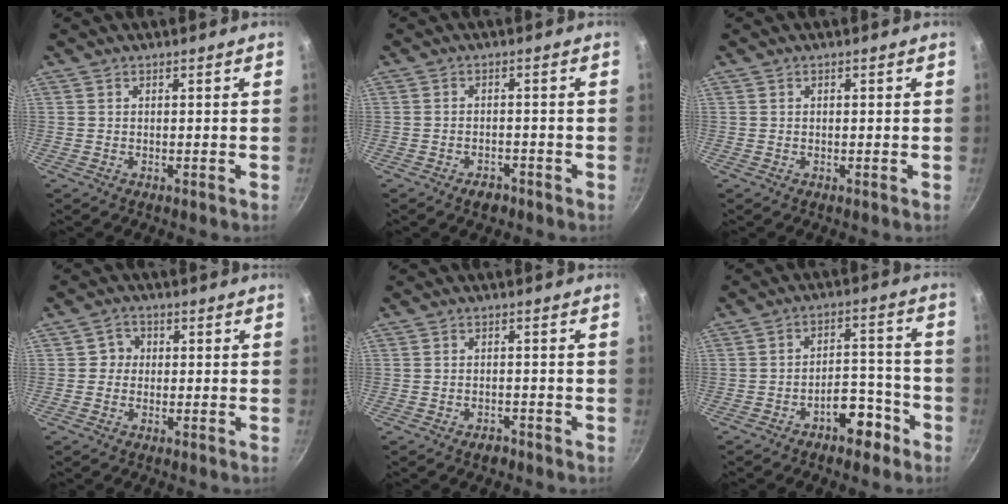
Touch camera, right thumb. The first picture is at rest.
{"total": 2.6, "force": [-1.9, 1.3, 1.2], "torque": [-0.016, 0.010, -0.027]}
{"total": 0.0}
{"total": 3.0, "force": [0.0, 2.8, 1.0], "torque": [0.005, 0.009, -0.008]}
{"total": 1.7, "force": [-1.3, 0.8, 0.7], "torque": [-0.014, 0.006, -0.019]}
{"total": 8.1, "force": [-4.7, 4.3, 5.0], "torque": [-0.054, 0.052, -0.070]}